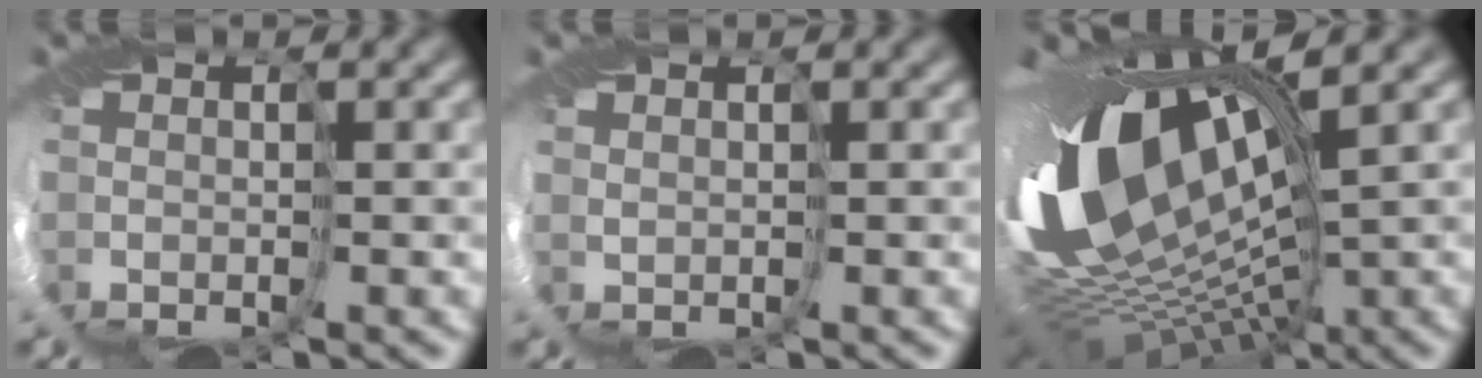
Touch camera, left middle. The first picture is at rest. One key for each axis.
{"total": 0.6, "fx": 0.3, "fy": -0.2, "fz": -0.5, "tx": 0.008, "ty": 0.000, "tz": 0.004}
{"total": 16.1, "fx": 2.6, "fy": 8.3, "fz": 13.6, "tx": -0.266, "ty": -0.014, "tz": 0.058}